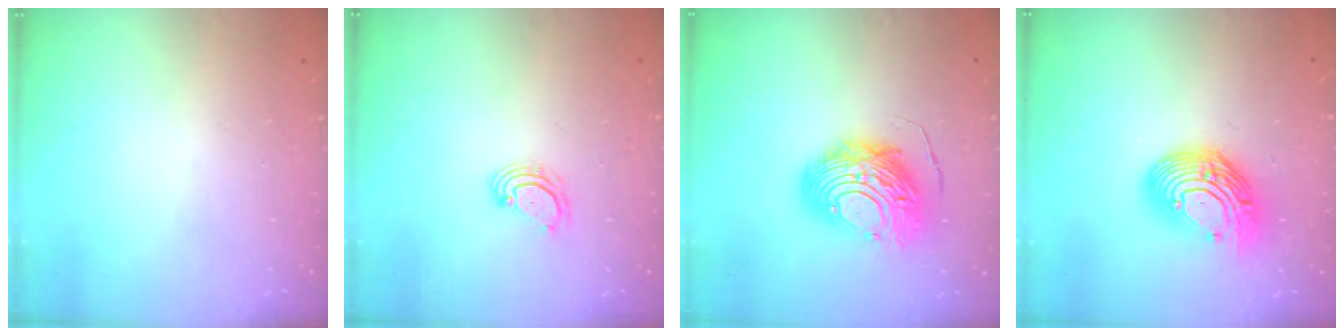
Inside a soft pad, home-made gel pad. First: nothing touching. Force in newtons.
{"total": 2.9, "press": 2.9, "slide": 0.1}
{"total": 13.7, "press": 13.7, "slide": 1.3}
{"total": 16.1, "press": 16.0, "slide": 2.0}